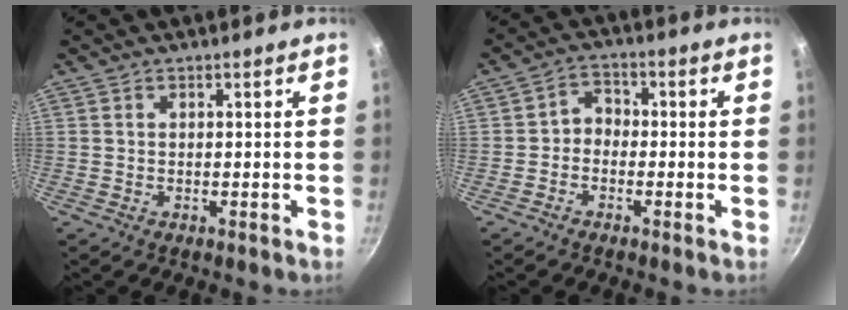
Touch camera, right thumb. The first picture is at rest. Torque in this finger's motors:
{"motor_torque": [-0.37, -0.03, 0.09, 0.45, 0.02]}